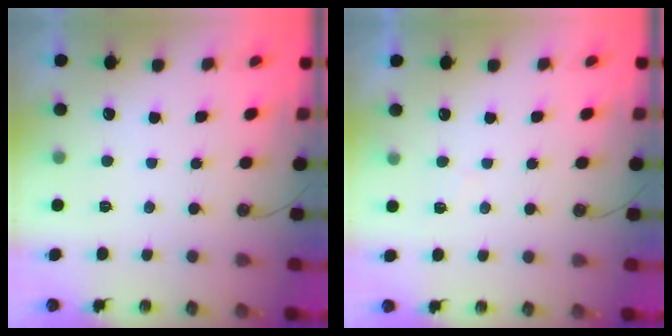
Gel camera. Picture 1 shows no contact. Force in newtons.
{"total": 5.7, "press": 5.7, "slide": 0.8}